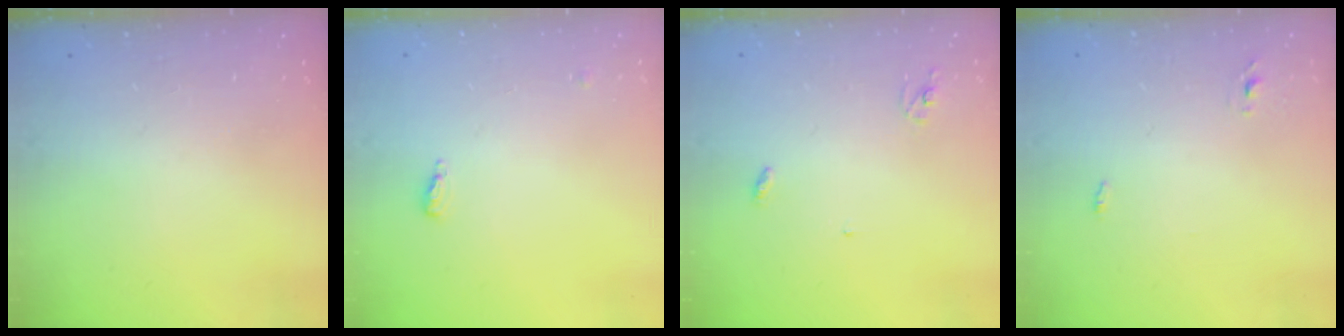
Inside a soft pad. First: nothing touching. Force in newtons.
{"total": 4.7, "press": 4.6, "slide": 1.2}
{"total": 2.8, "press": 2.8, "slide": 0.2}
{"total": 2.7, "press": 2.6, "slide": 0.8}